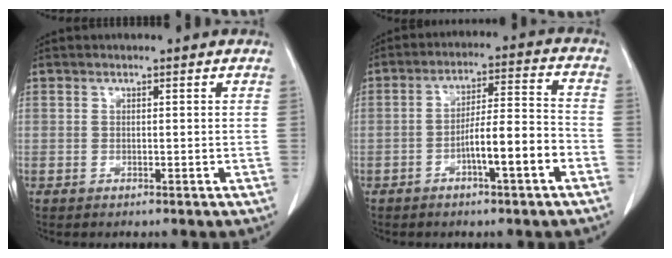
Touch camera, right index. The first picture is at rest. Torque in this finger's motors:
{"motor_torque": [0.98, -0.89, 0.39, 0.10]}